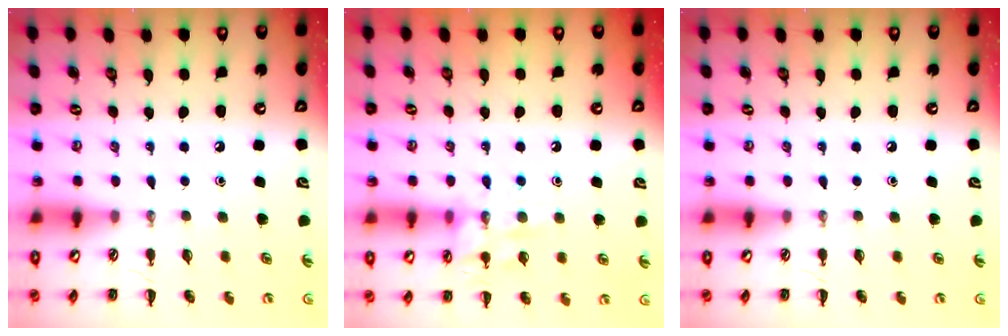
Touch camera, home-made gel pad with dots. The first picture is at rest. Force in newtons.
{"total": 12.0, "press": 12.0, "slide": 0.8}
{"total": 0.0}